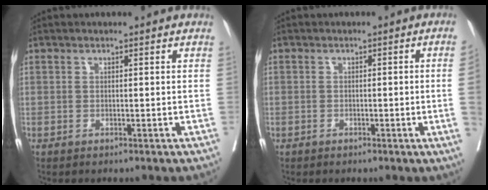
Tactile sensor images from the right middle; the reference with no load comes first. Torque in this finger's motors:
{"motor_torque": [0.91, -0.89, -0.84, -0.21]}